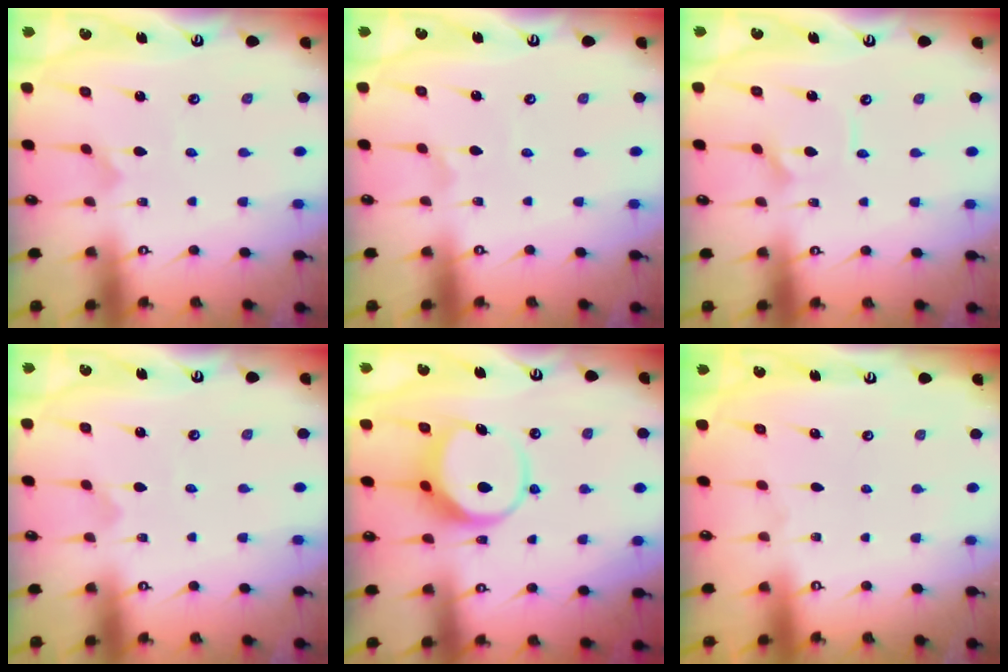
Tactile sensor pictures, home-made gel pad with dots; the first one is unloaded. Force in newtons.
{"total": 0.8, "press": 0.7, "slide": 0.2}
{"total": 2.7, "press": 2.7, "slide": 0.4}
{"total": 0.0}
{"total": 7.4, "press": 7.4, "slide": 1.0}
{"total": 0.0}